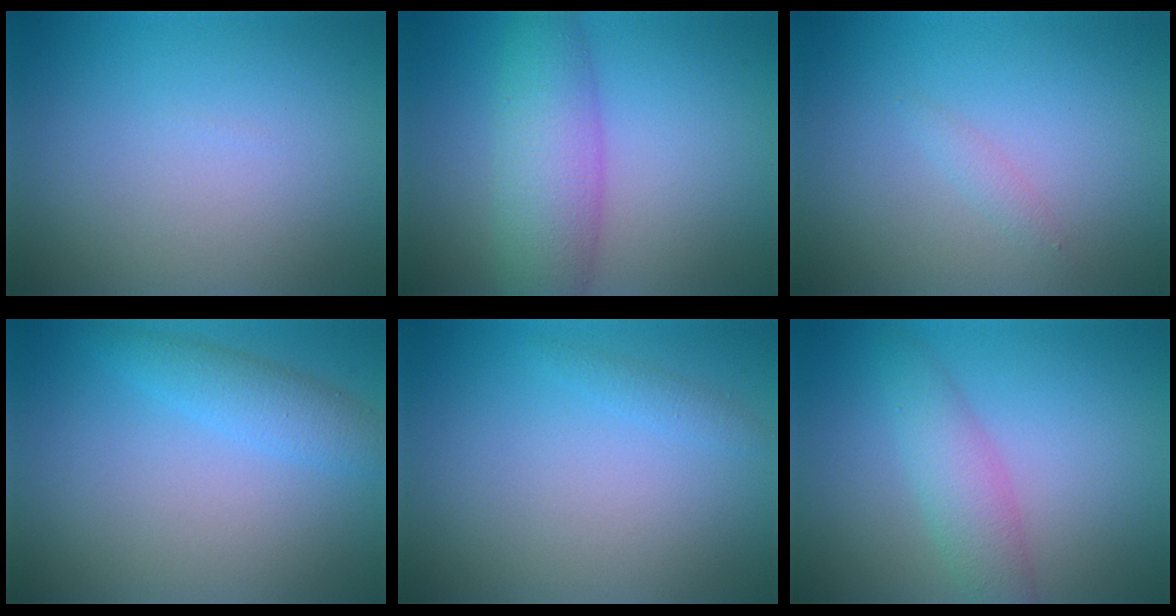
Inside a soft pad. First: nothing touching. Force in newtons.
{"total": 6.2, "press": 6.2, "slide": 0.2}
{"total": 0.8, "press": 0.8, "slide": 0.1}
{"total": 2.7, "press": 2.7, "slide": 0.0}
{"total": 0.9, "press": 0.9, "slide": 0.1}
{"total": 3.5, "press": 3.5, "slide": 0.1}